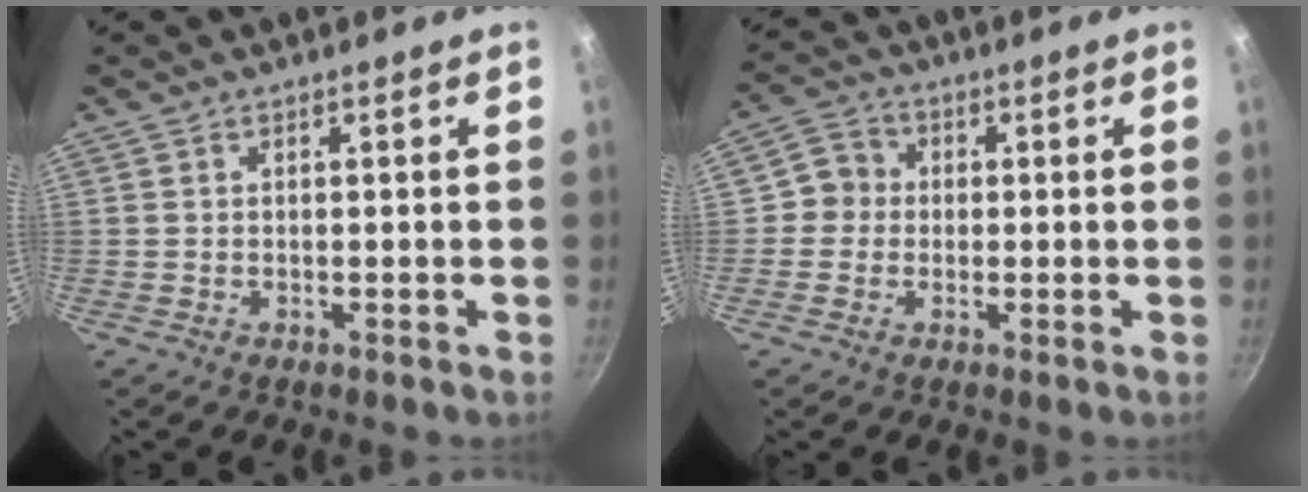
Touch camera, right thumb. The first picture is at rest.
{"total": 4.8, "force": [-0.1, 4.6, 1.4], "torque": [0.006, 0.010, -0.019]}